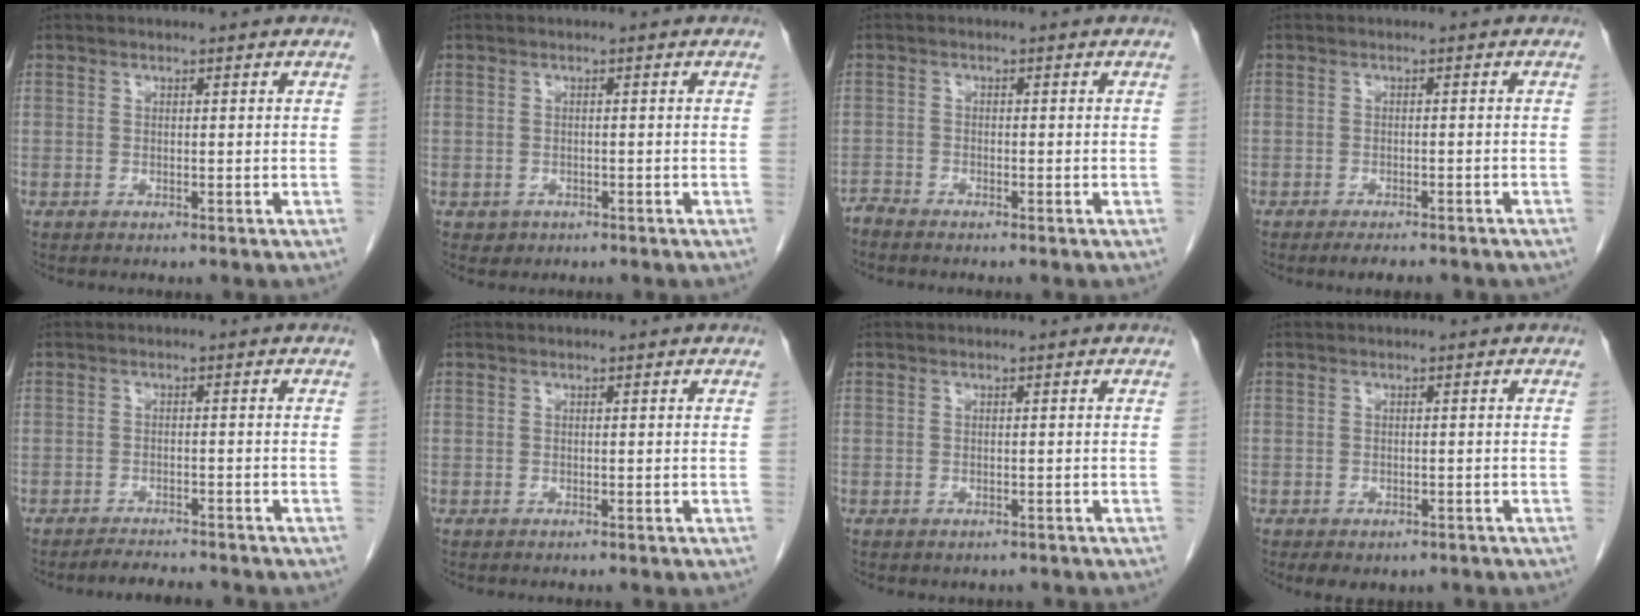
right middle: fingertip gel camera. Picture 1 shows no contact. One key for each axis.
{"total": 1.1, "fx": -0.5, "fy": 0.9, "fz": 0.1, "tx": -0.002, "ty": 0.004, "tz": -0.004}
{"total": 1.4, "fx": -1.4, "fy": -0.2, "fz": 0.0, "tx": 0.001, "ty": -0.005, "tz": -0.028}
{"total": 5.2, "fx": -4.3, "fy": 1.3, "fz": 2.6, "tx": -0.029, "ty": -0.007, "tz": -0.050}
{"total": 4.5, "fx": -4.3, "fy": 0.4, "fz": 1.2, "tx": -0.015, "ty": -0.010, "tz": -0.064}
{"total": 0.0}
{"total": 0.7, "fx": -0.5, "fy": 0.5, "fz": 0.2, "tx": -0.007, "ty": 0.000, "tz": -0.006}
{"total": 4.1, "fx": -2.8, "fy": 2.3, "fz": 1.8, "tx": -0.019, "ty": -0.001, "tz": -0.032}